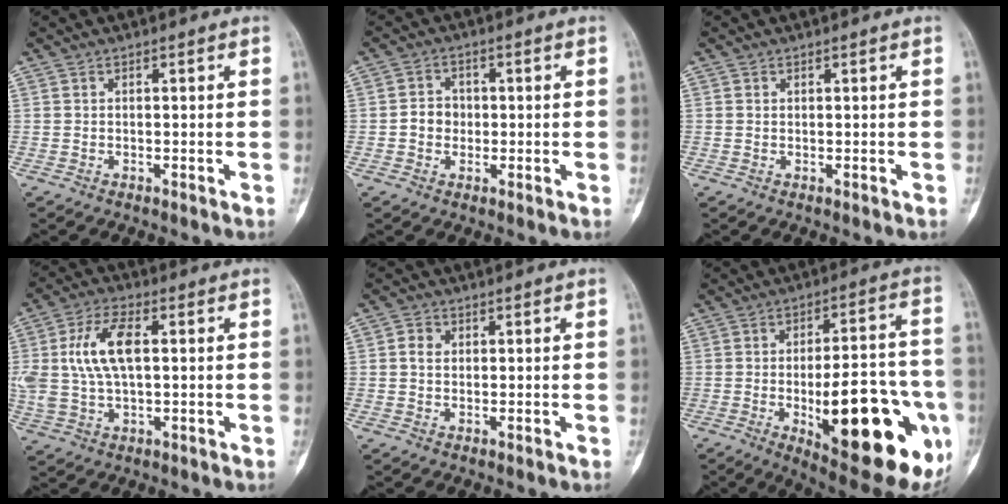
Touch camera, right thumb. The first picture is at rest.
{"total": 3.9, "force": [-0.5, 3.4, 1.8], "torque": [-0.013, 0.011, -0.014]}
{"total": 0.0}
{"total": 11.8, "force": [1.8, 5.9, 10.0], "torque": [-0.209, 0.011, 0.038]}
{"total": 2.8, "force": [0.3, 2.3, 1.5], "torque": [-0.019, 0.004, 0.002]}
{"total": 27.3, "force": [-8.0, 9.9, 24.1], "torque": [-0.270, 0.007, -0.089]}